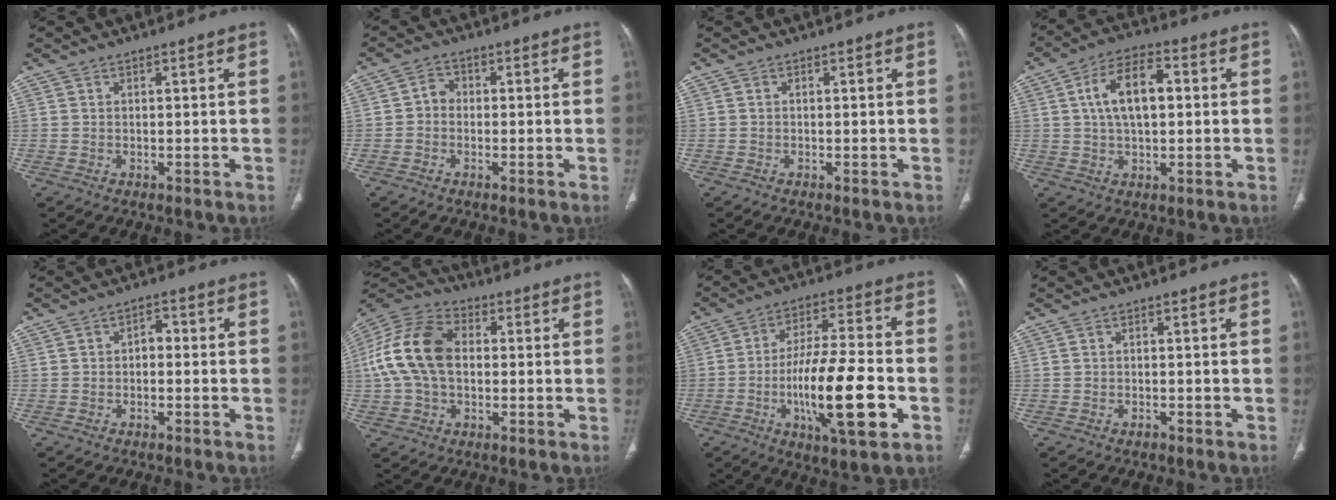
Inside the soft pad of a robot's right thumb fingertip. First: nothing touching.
{"total": 2.8, "force": [-0.6, 2.3, 1.4], "torque": [-0.012, 0.011, -0.021]}
{"total": 0.0}
{"total": 10.7, "force": [1.6, 5.7, 8.9], "torque": [-0.152, 0.019, 0.021]}
{"total": 2.6, "force": [-0.5, 1.8, 1.9], "torque": [-0.017, 0.015, -0.017]}
{"total": 15.5, "force": [0.7, 10.4, 11.4], "torque": [-0.224, 0.033, 0.005]}
{"total": 18.3, "force": [-5.1, 5.0, 16.8], "torque": [-0.287, 0.017, -0.081]}
{"total": 0.8, "force": [-0.6, 0.4, 0.3], "torque": [-0.006, 0.001, -0.012]}